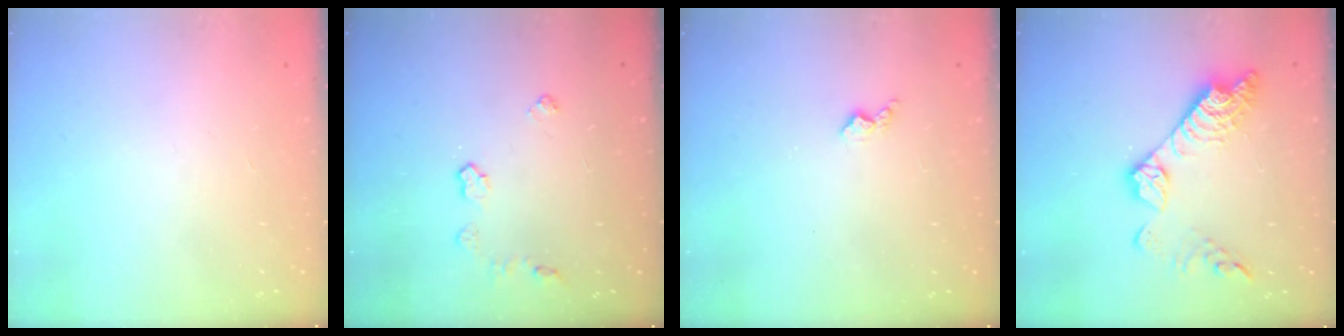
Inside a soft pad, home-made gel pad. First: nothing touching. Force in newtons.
{"total": 5.4, "press": 5.3, "slide": 0.7}
{"total": 2.9, "press": 2.9, "slide": 0.5}
{"total": 15.3, "press": 15.3, "slide": 0.8}